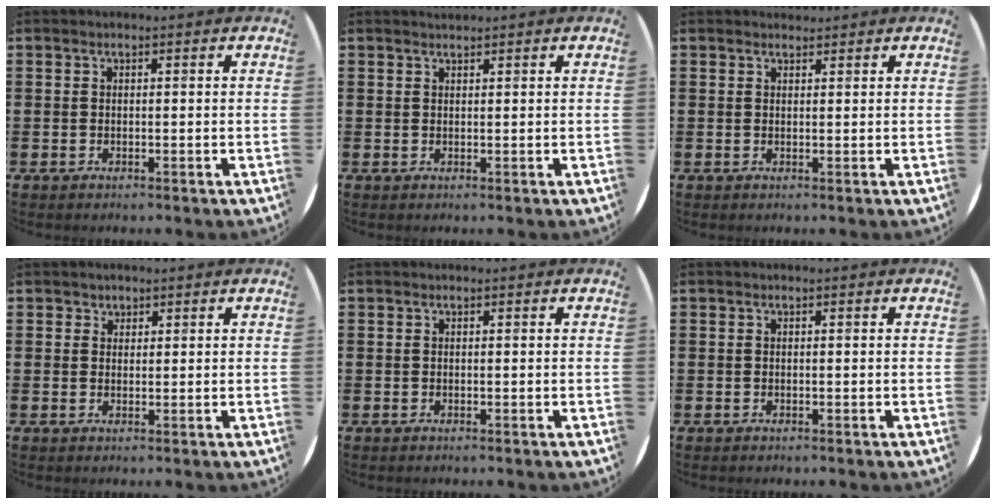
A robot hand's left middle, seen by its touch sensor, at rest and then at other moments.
{"total": 0.7, "force": [0.6, -0.1, -0.1], "torque": [0.004, 0.002, 0.012]}
{"total": 0.8, "force": [0.8, 0.2, -0.1], "torque": [0.009, -0.001, 0.014]}
{"total": 1.4, "force": [1.1, 0.9, 0.0], "torque": [0.015, -0.005, 0.018]}
{"total": 0.0}
{"total": 0.0}